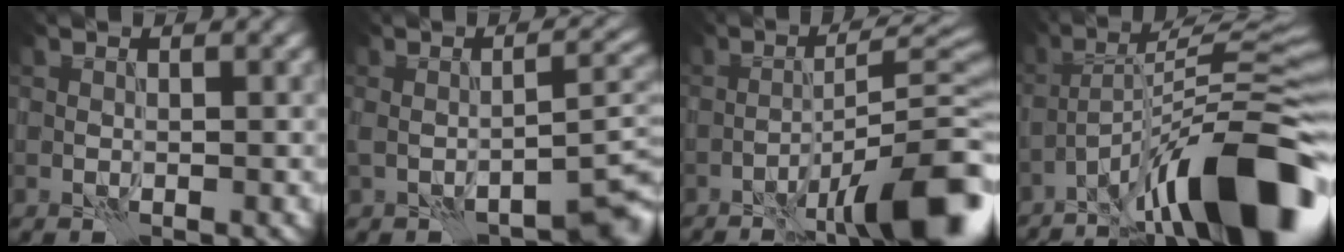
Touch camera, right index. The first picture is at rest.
{"total": 5.1, "force": [-2.0, 1.6, 4.4], "torque": [-0.056, -0.001, -0.031]}
{"total": 11.6, "force": [-6.8, 2.0, 9.2], "torque": [-0.130, 0.015, -0.106]}
{"total": 15.2, "force": [-8.9, 3.4, 11.8], "torque": [-0.186, 0.010, -0.149]}